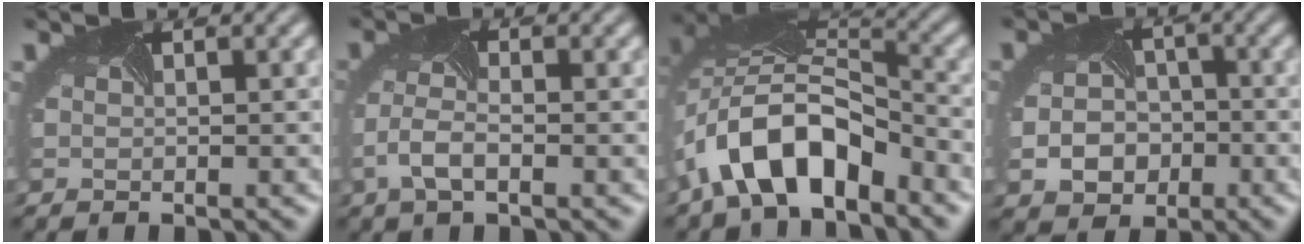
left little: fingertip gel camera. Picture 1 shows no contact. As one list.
[{"total": 2.6, "force": [-1.2, 1.1, 2.0], "torque": [-0.060, 0.004, -0.029]}, {"total": 8.3, "force": [-4.7, 4.2, 5.4], "torque": [-0.106, 0.011, -0.096]}, {"total": 4.0, "force": [-1.3, 3.4, 1.7], "torque": [-0.040, -0.009, -0.022]}]